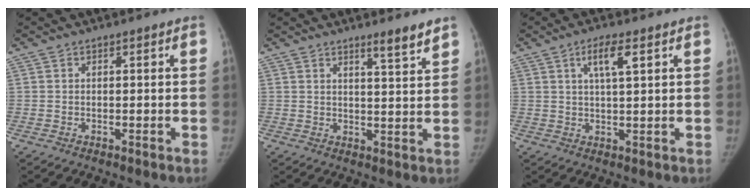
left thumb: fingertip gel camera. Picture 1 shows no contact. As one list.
[{"total": 4.3, "force": [3.5, 0.1, 2.6], "torque": [-0.032, -0.032, 0.051]}, {"total": 5.2, "force": [2.3, 1.2, 4.5], "torque": [-0.081, -0.003, 0.043]}]